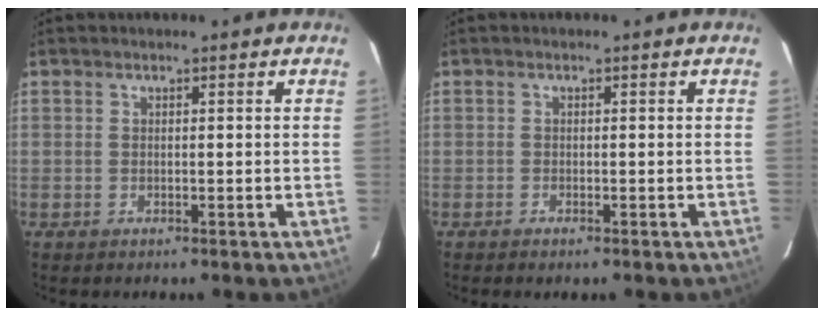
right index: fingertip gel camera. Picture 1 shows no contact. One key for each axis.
{"total": 0.8, "fx": -0.7, "fy": 0.2, "fz": 0.4, "tx": -0.010, "ty": -0.002, "tz": -0.013}